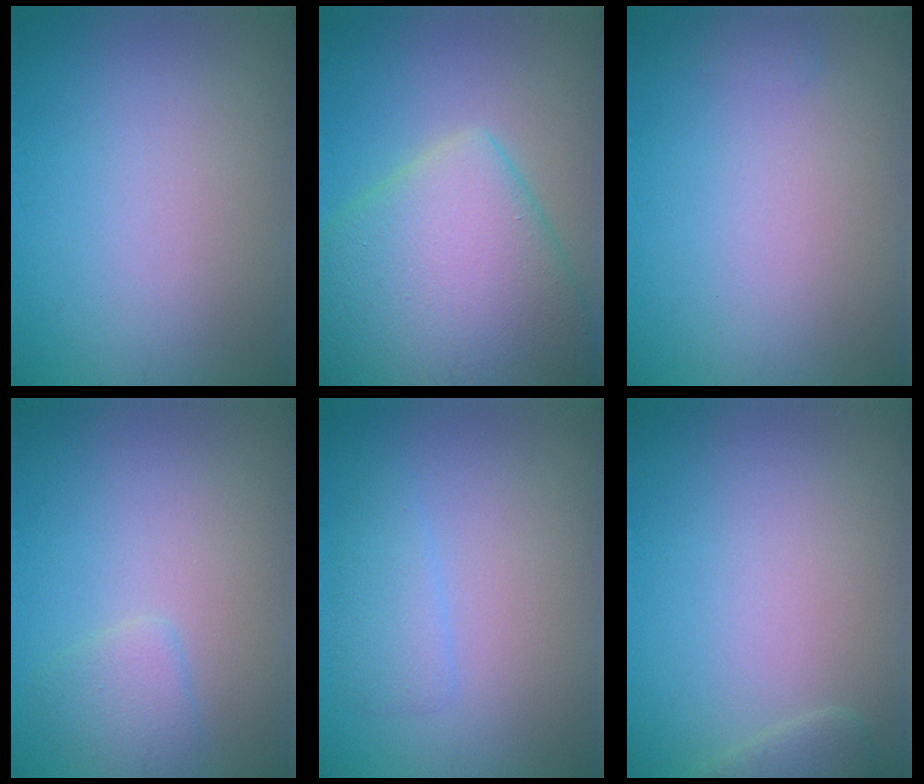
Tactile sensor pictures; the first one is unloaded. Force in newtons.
{"total": 10.8, "press": 10.8, "slide": 0.6}
{"total": 0.6, "press": 0.6, "slide": 0.1}
{"total": 1.7, "press": 1.7, "slide": 0.2}
{"total": 1.9, "press": 1.9, "slide": 0.1}
{"total": 1.5, "press": 1.5, "slide": 0.1}